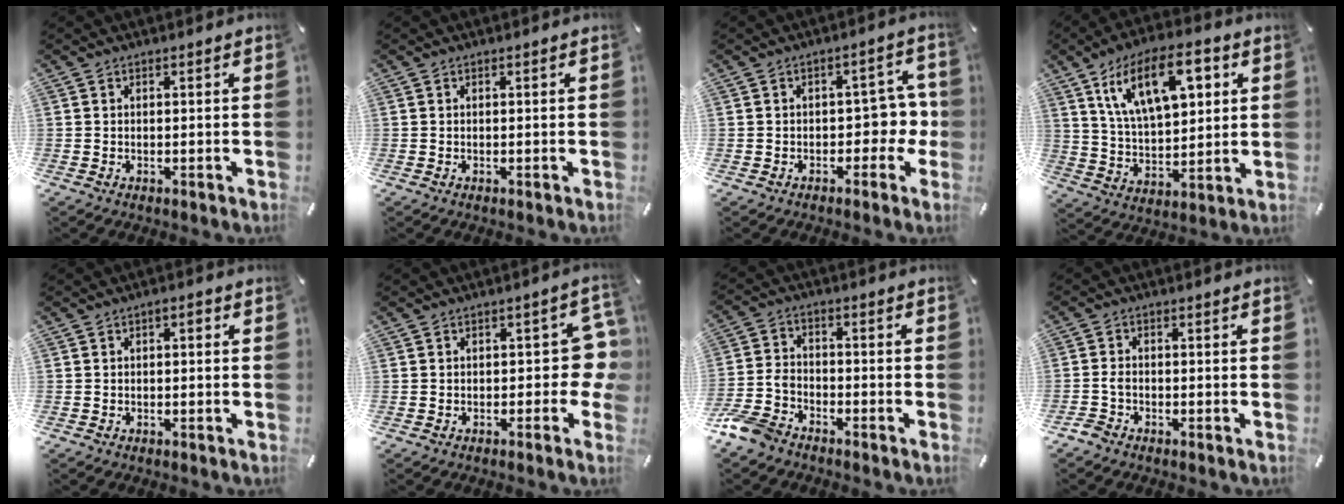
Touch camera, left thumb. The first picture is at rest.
{"total": 0.0}
{"total": 6.7, "force": [-0.6, 4.7, 4.7], "torque": [-0.056, 0.008, -0.015]}
{"total": 17.4, "force": [8.1, 8.4, 12.9], "torque": [-0.240, -0.012, 0.137]}
{"total": 1.5, "force": [-0.4, 1.0, 1.0], "torque": [-0.021, 0.010, -0.011]}
{"total": 7.3, "force": [-0.1, 4.1, 6.1], "torque": [-0.066, -0.001, -0.005]}
{"total": 8.2, "force": [-6.3, 4.4, 2.8], "torque": [-0.070, 0.027, -0.126]}
{"total": 2.4, "force": [-1.7, 1.5, 0.9], "torque": [-0.023, 0.007, -0.035]}